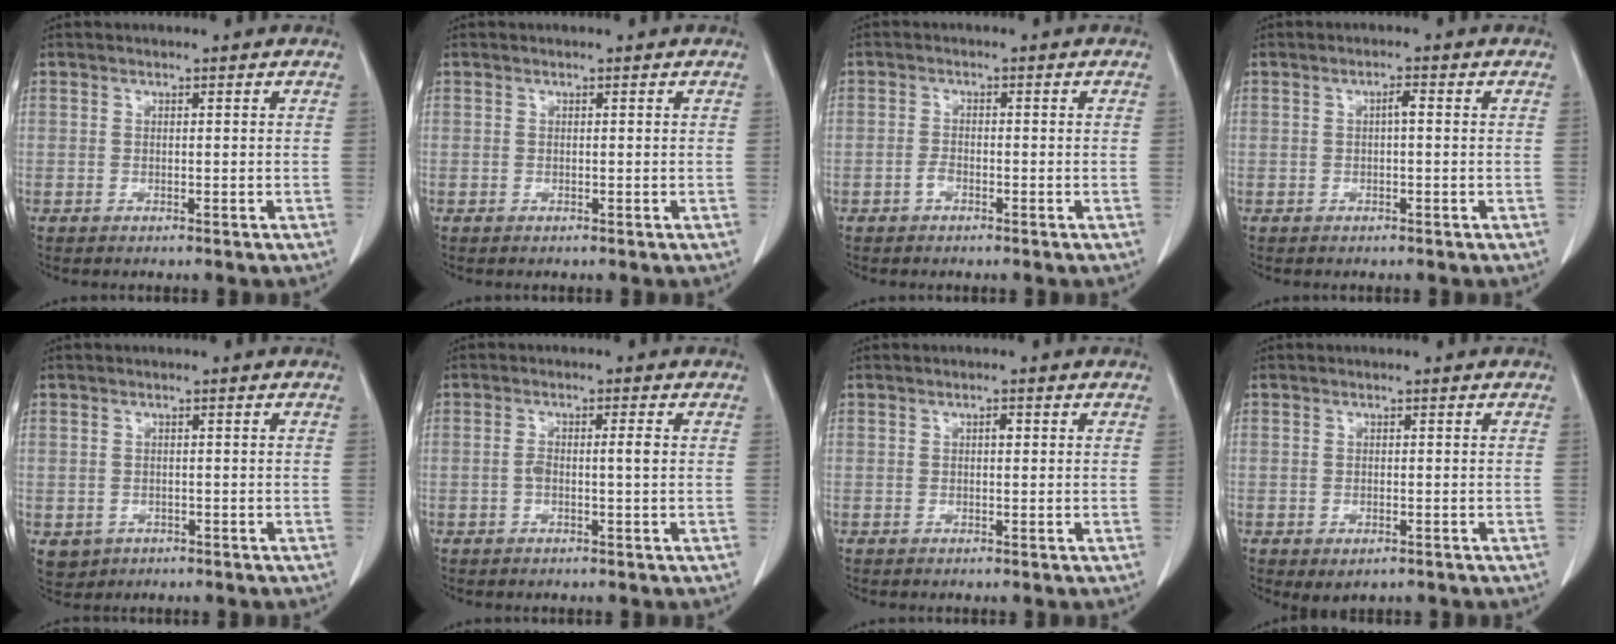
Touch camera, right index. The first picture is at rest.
{"total": 0.0}
{"total": 0.9, "force": [-0.6, 0.6, 0.5], "torque": [-0.007, 0.003, -0.008]}
{"total": 1.4, "force": [0.0, 0.2, 1.4], "torque": [-0.022, 0.004, 0.000]}
{"total": 3.2, "force": [-1.2, 2.9, 0.6], "torque": [-0.009, 0.002, -0.010]}
{"total": 2.6, "force": [-0.1, 0.3, 2.6], "torque": [-0.047, 0.009, 0.001]}
{"total": 0.9, "force": [0.2, 0.4, 0.8], "torque": [-0.012, 0.002, 0.001]}
{"total": 2.0, "force": [-1.0, 1.2, 1.3], "torque": [-0.017, -0.002, -0.002]}